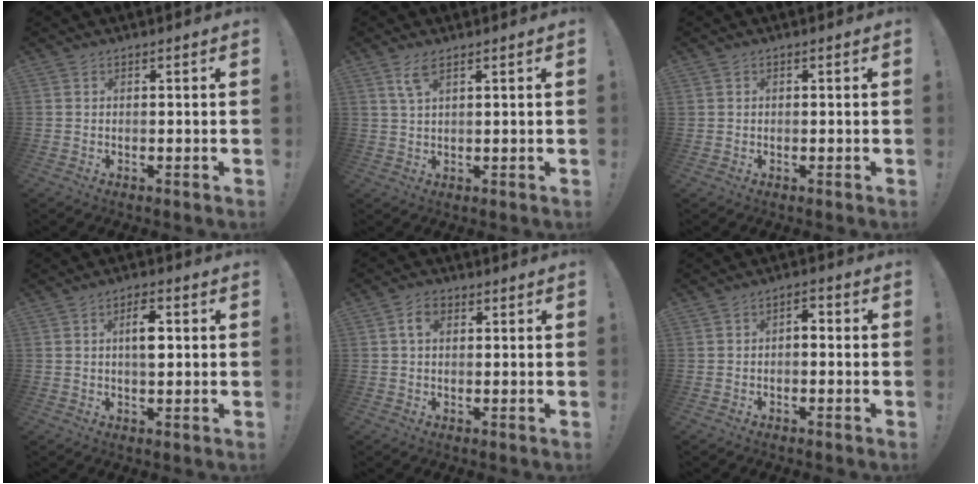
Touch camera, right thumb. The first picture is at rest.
{"total": 4.4, "force": [2.5, 1.4, 3.4], "torque": [-0.065, -0.002, 0.045]}
{"total": 0.6, "force": [0.1, 0.6, -0.2], "torque": [-0.005, 0.005, 0.004]}
{"total": 5.5, "force": [0.8, 2.4, 4.9], "torque": [-0.079, 0.005, 0.008]}
{"total": 4.4, "force": [1.5, 2.9, 3.0], "torque": [-0.048, 0.006, 0.025]}
{"total": 2.5, "force": [-1.3, 1.4, 1.6], "torque": [-0.024, 0.005, -0.029]}